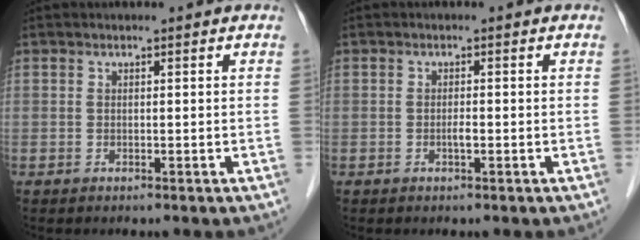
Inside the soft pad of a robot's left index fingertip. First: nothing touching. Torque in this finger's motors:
{"motor_torque": [0.09, 0.05, 0.00, 0.00]}